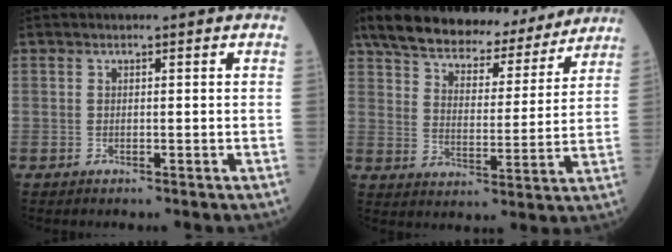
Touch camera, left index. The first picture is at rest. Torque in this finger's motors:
{"motor_torque": [1.14, -1.00, 0.71, 0.19]}